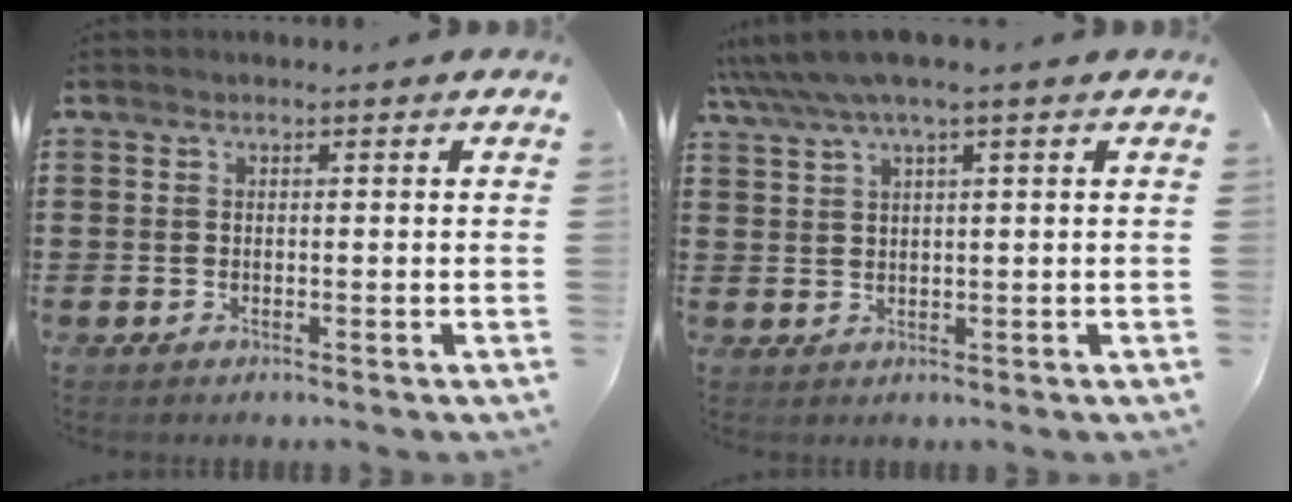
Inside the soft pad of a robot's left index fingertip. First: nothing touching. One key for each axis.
{"total": 4.2, "fx": 2.7, "fy": 0.1, "fz": 3.2, "tx": -0.069, "ty": -0.001, "tz": 0.046}